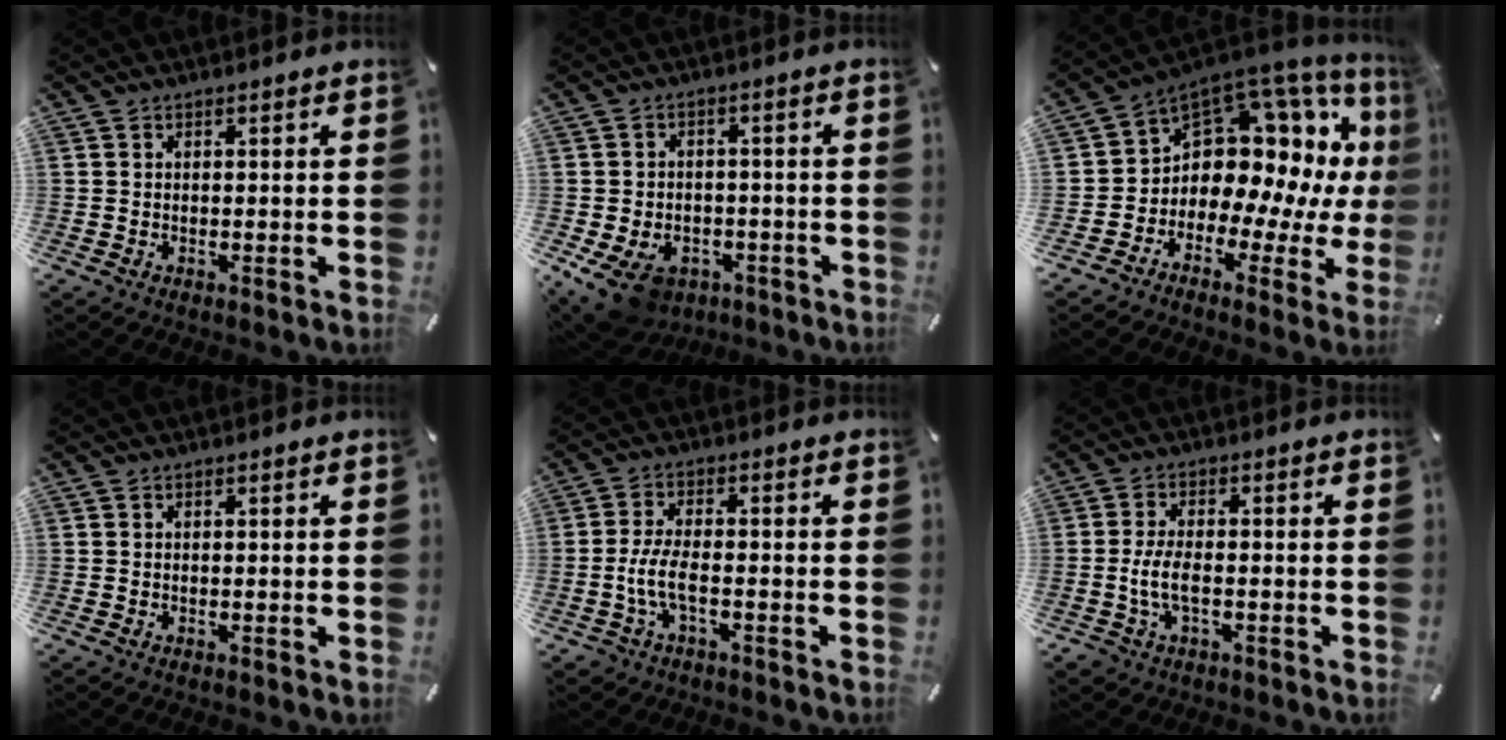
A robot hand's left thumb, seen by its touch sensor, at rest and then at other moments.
{"total": 10.4, "force": [-5.8, 7.1, 5.0], "torque": [-0.103, 0.041, -0.101]}
{"total": 11.3, "force": [3.3, 8.8, 6.3], "torque": [-0.109, -0.067, 0.055]}
{"total": 0.0}
{"total": 6.3, "force": [-2.0, 2.9, 5.2], "torque": [-0.113, 0.001, -0.038]}
{"total": 5.8, "force": [-1.5, 2.8, 4.8], "torque": [-0.108, 0.001, -0.031]}